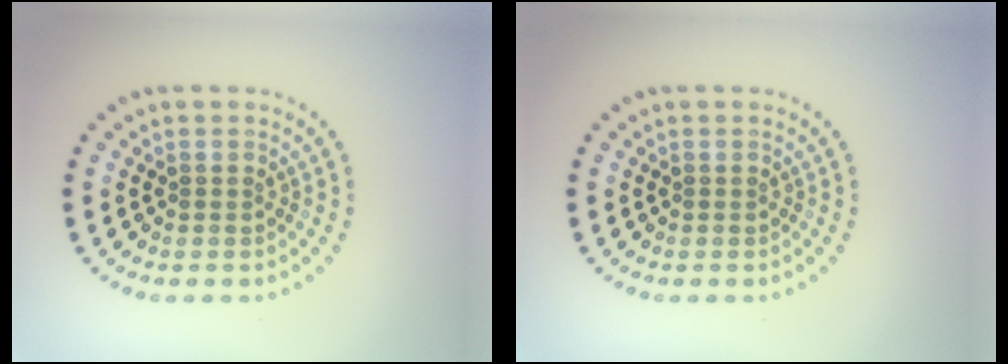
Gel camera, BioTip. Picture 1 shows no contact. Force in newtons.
{"total": 0.0}